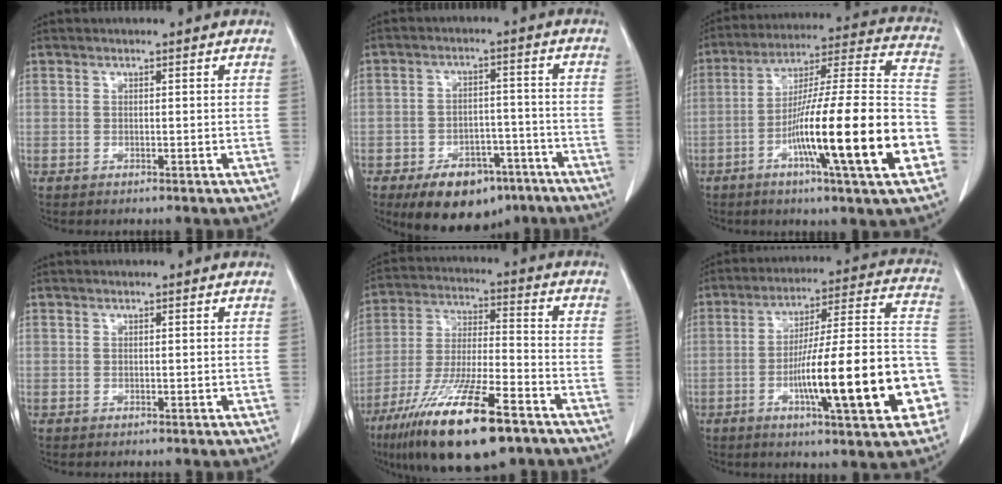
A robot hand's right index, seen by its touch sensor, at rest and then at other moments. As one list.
[{"total": 12.2, "force": [-8.1, 5.6, 7.1], "torque": [-0.111, 0.002, -0.126]}, {"total": 22.9, "force": [-7.8, 0.6, 21.5], "torque": [-0.316, -0.006, -0.128]}, {"total": 0.0}, {"total": 19.8, "force": [-12.5, 3.6, 15.0], "torque": [-0.279, -0.040, -0.221]}, {"total": 21.7, "force": [-6.9, 2.7, 20.4], "torque": [-0.258, 0.023, -0.095]}]